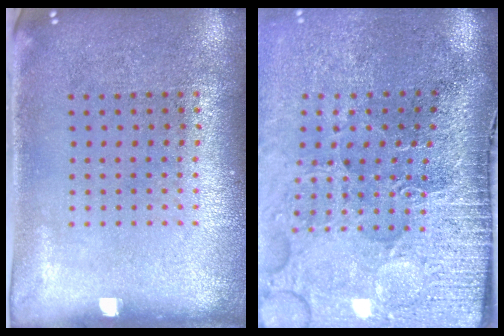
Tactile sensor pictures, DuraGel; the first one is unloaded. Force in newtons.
{"total": 4.5, "press": 3.7, "slide": 2.5}